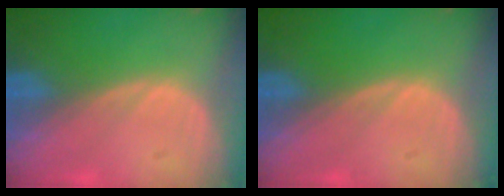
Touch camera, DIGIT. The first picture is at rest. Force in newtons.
{"total": 0.0}